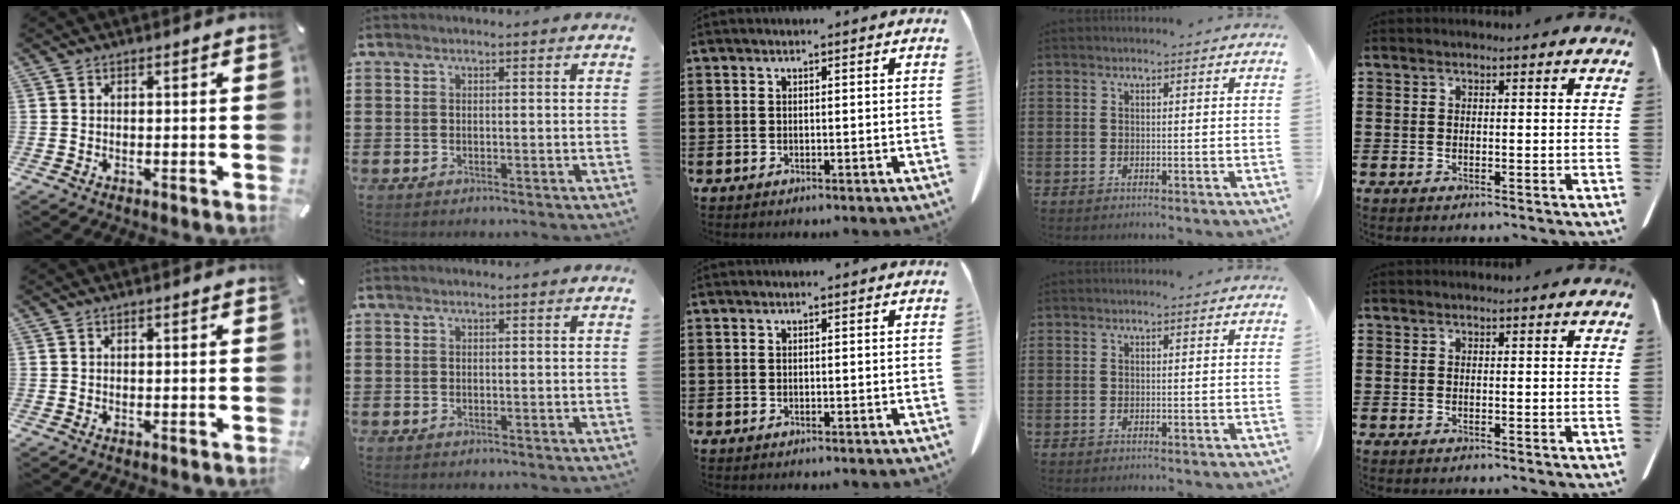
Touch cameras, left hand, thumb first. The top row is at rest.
{}